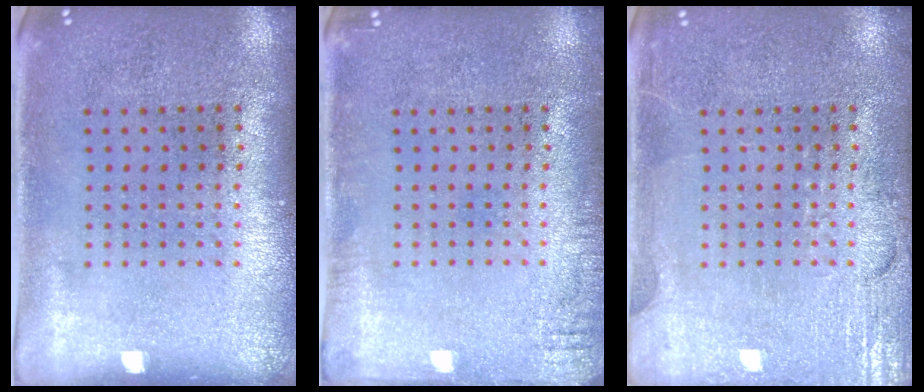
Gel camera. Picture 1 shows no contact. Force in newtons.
{"total": 1.5, "press": 1.5, "slide": 0.3}
{"total": 4.0, "press": 4.0, "slide": 0.5}